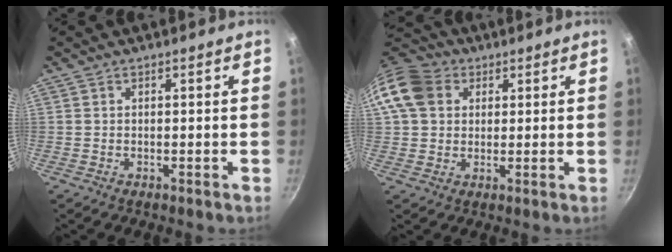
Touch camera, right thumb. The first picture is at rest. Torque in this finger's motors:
{"motor_torque": [0.25, 1.56, 0.54, -0.53, 0.22]}